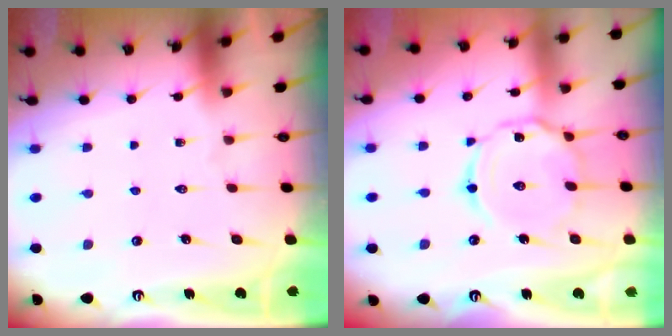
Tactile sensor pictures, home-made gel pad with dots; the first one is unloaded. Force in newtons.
{"total": 11.6, "press": 11.5, "slide": 0.8}